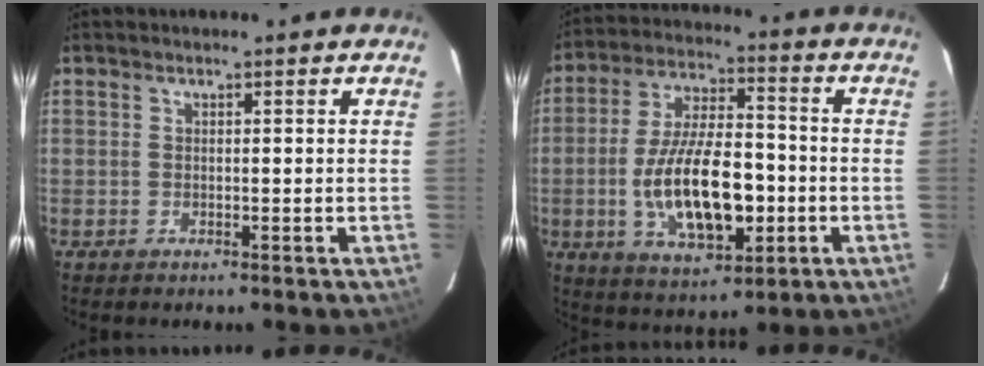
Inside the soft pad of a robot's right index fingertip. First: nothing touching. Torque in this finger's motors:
{"motor_torque": [1.26, -0.88, 1.05, 0.21]}